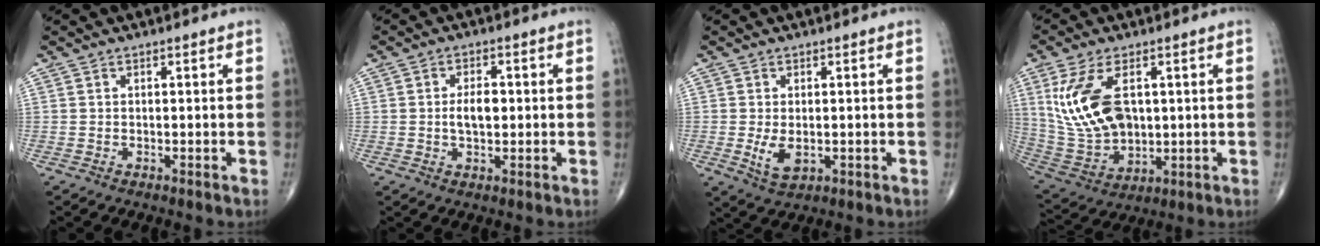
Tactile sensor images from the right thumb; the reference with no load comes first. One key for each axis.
{"total": 4.5, "fx": 0.0, "fy": 2.4, "fz": 3.8, "tx": -0.063, "ty": 0.004, "tz": -0.001}
{"total": 4.4, "fx": -0.6, "fy": 2.5, "fz": 3.6, "tx": -0.065, "ty": -0.011, "tz": -0.004}
{"total": 15.2, "fx": 3.6, "fy": 8.9, "fz": 11.8, "tx": -0.235, "ty": -0.013, "tz": 0.085}